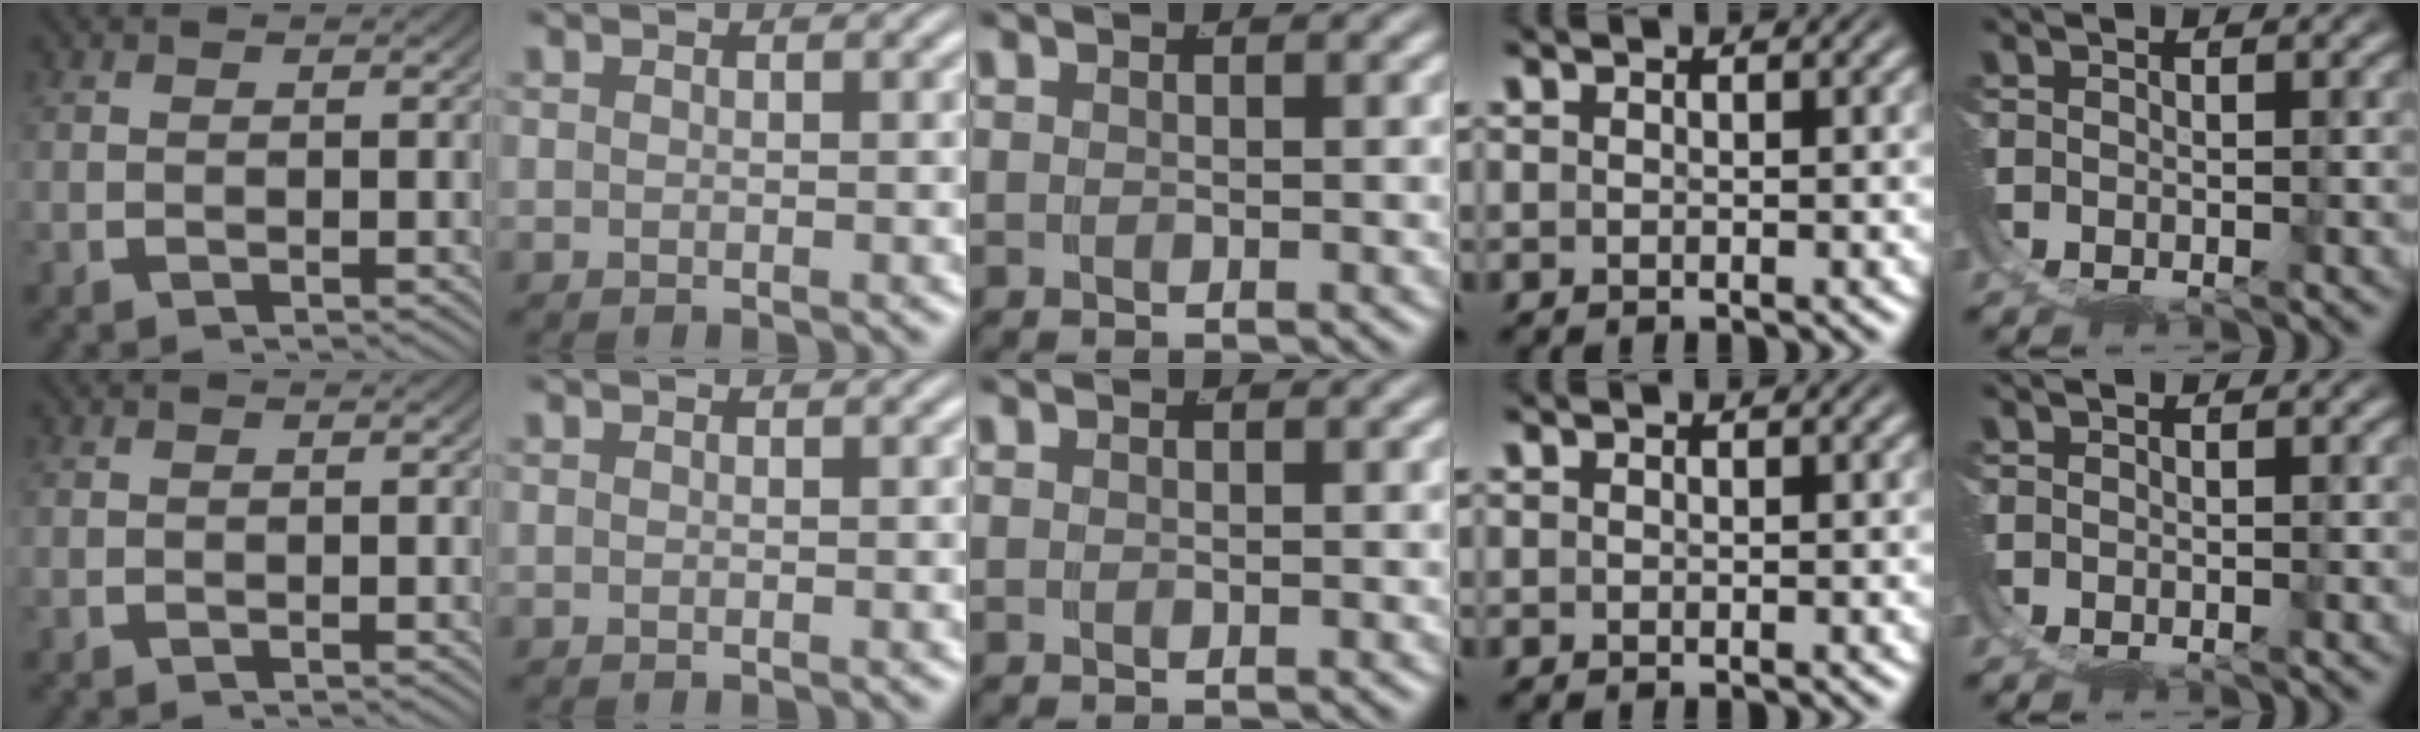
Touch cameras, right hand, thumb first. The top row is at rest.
{}